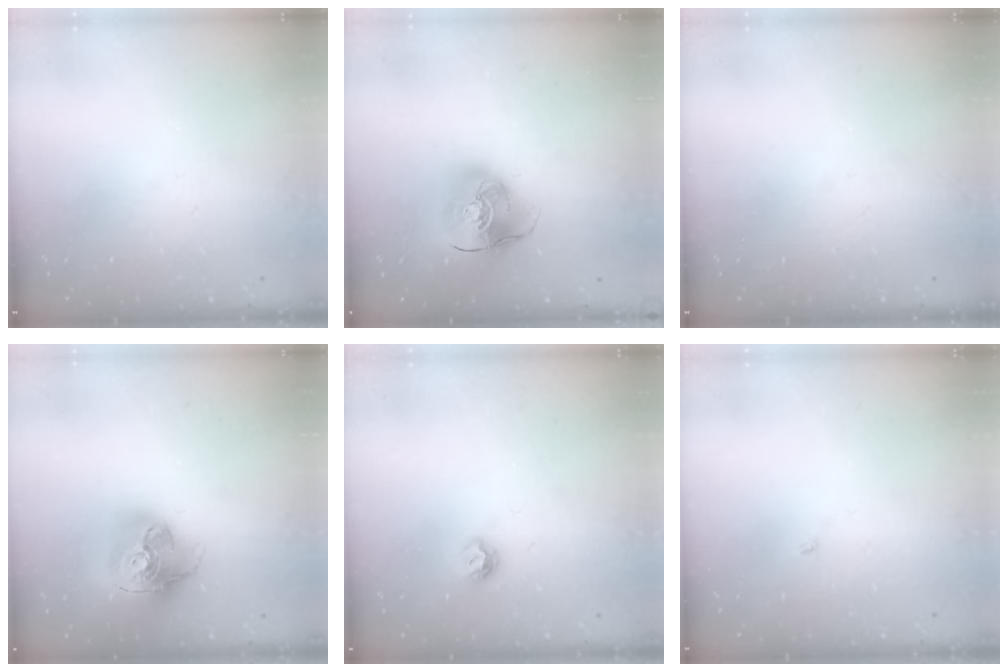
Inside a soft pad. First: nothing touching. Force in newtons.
{"total": 11.7, "press": 11.5, "slide": 1.8}
{"total": 0.0}
{"total": 20.5, "press": 20.4, "slide": 2.4}
{"total": 6.4, "press": 6.4, "slide": 0.7}
{"total": 1.9, "press": 1.9, "slide": 0.2}